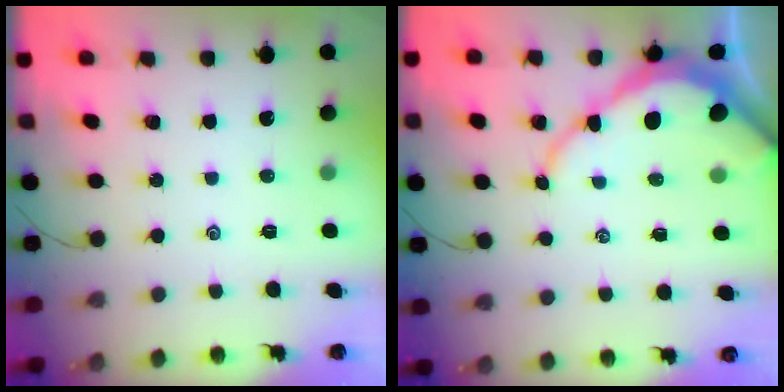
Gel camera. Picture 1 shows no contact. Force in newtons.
{"total": 8.5, "press": 8.4, "slide": 1.0}